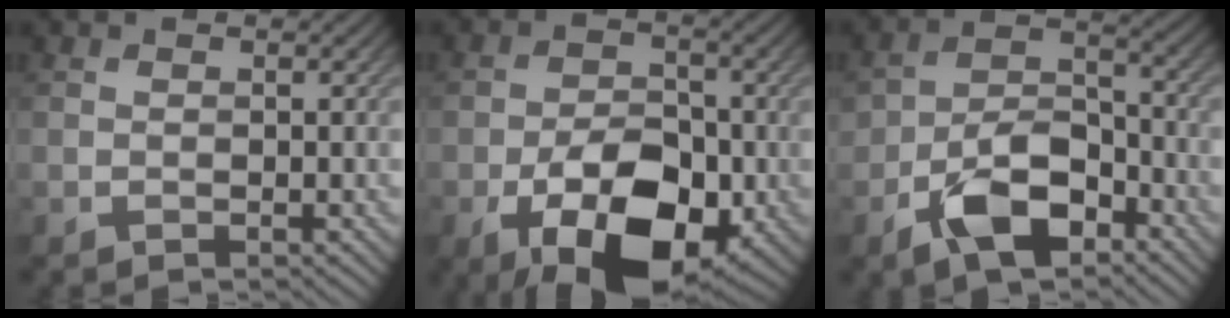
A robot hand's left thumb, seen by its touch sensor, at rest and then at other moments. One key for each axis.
{"total": 12.4, "fx": -5.2, "fy": 7.1, "fz": 8.7, "tx": -0.151, "ty": -0.021, "tz": -0.086}
{"total": 8.7, "fx": -4.9, "fy": 4.7, "fz": 5.5, "tx": -0.103, "ty": 0.004, "tz": -0.100}